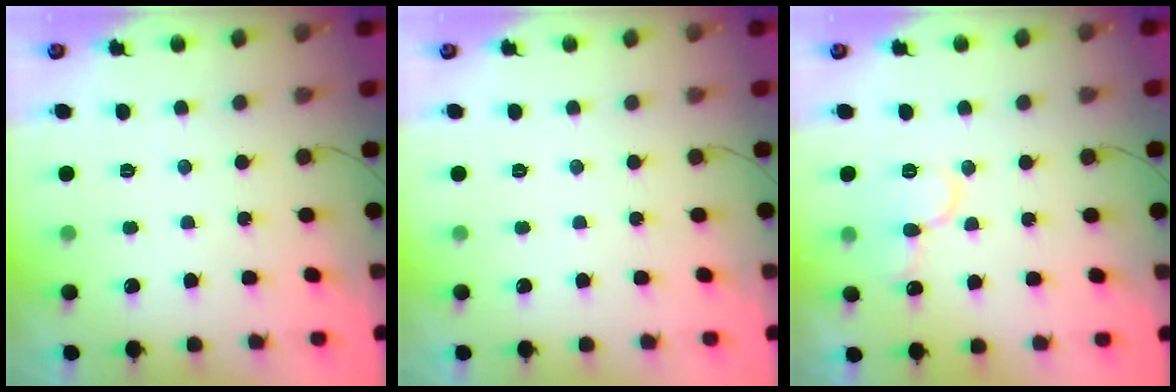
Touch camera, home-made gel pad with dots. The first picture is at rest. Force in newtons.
{"total": 0.0}
{"total": 11.0, "press": 10.9, "slide": 1.5}